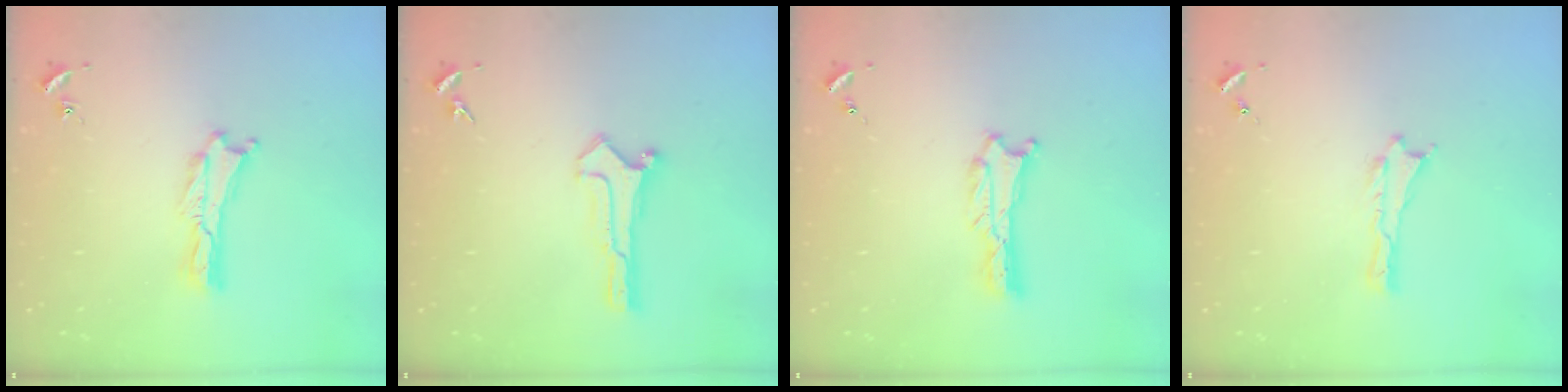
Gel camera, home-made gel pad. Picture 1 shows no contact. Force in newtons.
{"total": 0.0}
{"total": 0.7, "press": 0.7, "slide": 0.1}
{"total": 0.0}